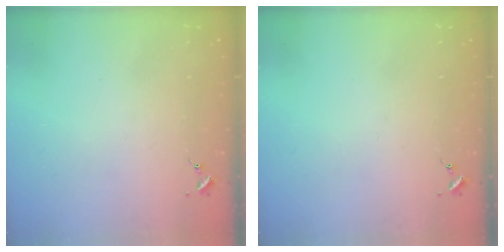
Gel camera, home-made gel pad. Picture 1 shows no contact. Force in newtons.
{"total": 0.0}